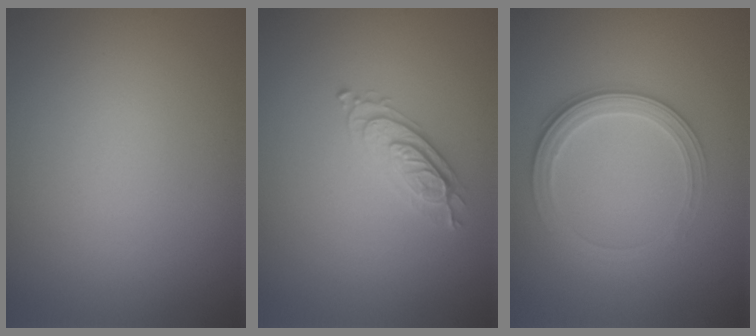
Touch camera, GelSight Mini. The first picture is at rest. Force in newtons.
{"total": 2.2, "press": 2.2, "slide": 0.4}
{"total": 2.8, "press": 2.7, "slide": 0.7}